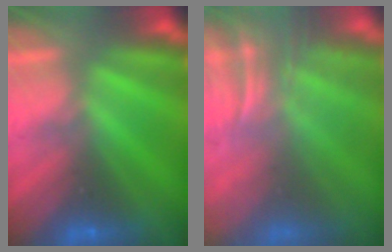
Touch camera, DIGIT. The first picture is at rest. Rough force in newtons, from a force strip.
{"total": 7.4}